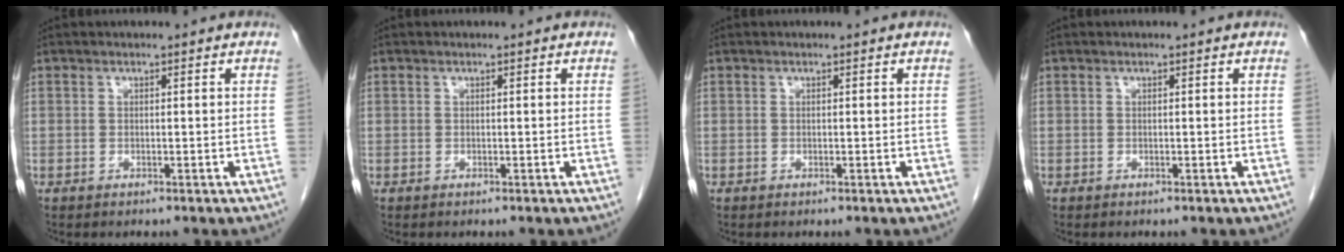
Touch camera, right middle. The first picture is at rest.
{"total": 0.0}
{"total": 0.0}
{"total": 0.0}